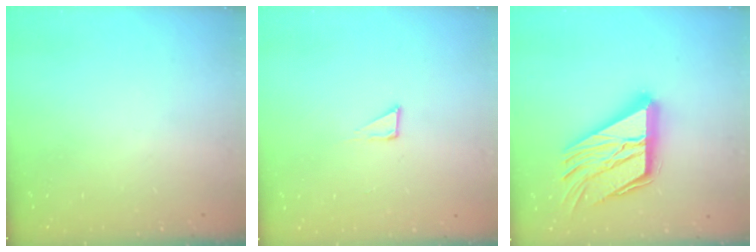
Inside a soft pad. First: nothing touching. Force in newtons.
{"total": 2.3, "press": 2.3, "slide": 0.1}
{"total": 23.5, "press": 23.3, "slide": 2.3}